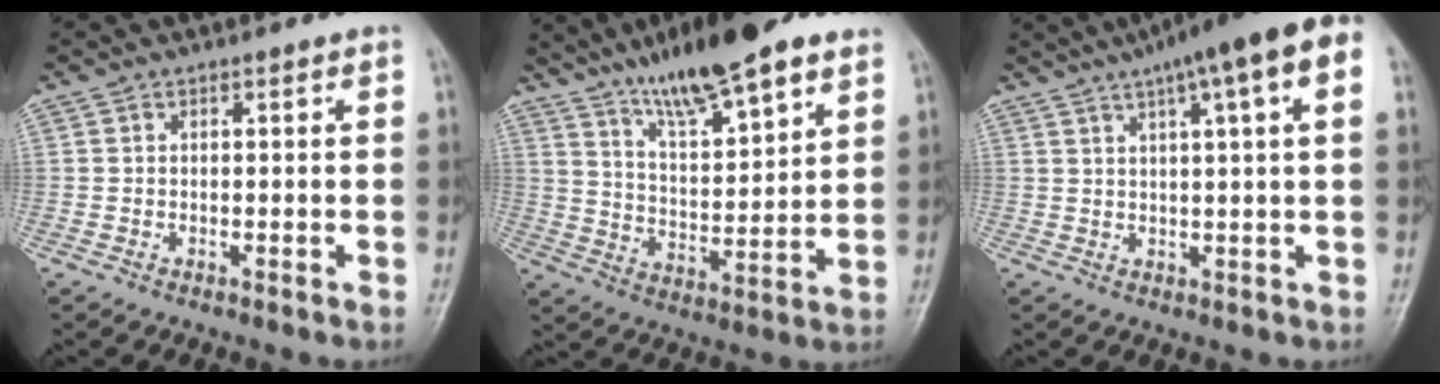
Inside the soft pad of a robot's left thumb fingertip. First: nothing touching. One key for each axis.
{"total": 18.7, "fx": 12.9, "fy": 4.8, "fz": 12.6, "tx": -0.177, "ty": -0.055, "tz": 0.217}
{"total": 15.2, "fx": 7.8, "fy": 2.6, "fz": 12.8, "tx": -0.189, "ty": 0.024, "tz": 0.104}